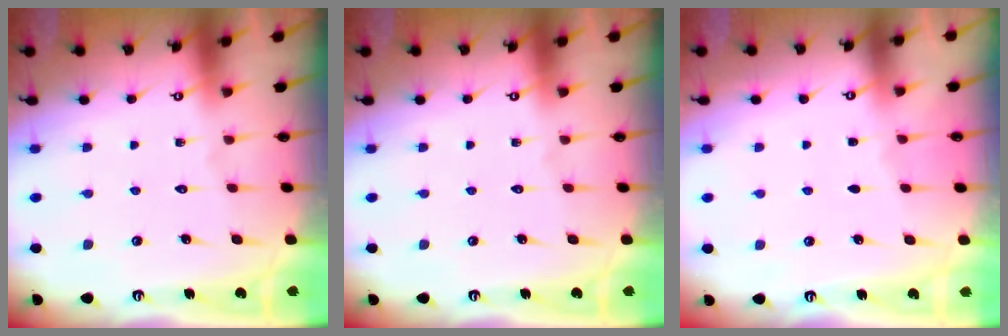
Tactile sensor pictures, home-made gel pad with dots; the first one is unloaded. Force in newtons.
{"total": 0.0}
{"total": 2.3, "press": 2.3, "slide": 0.3}